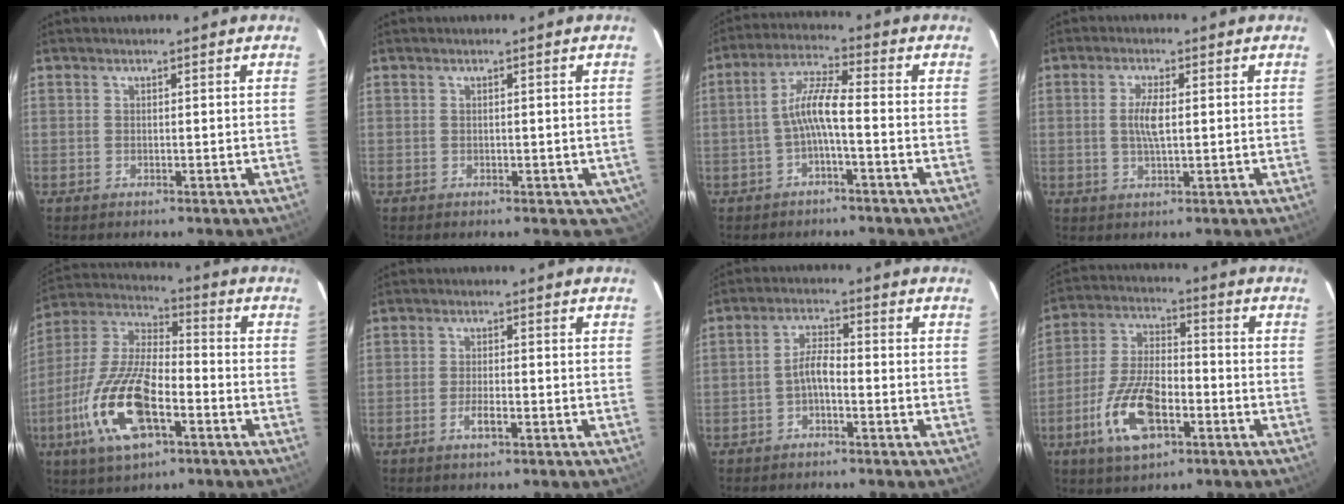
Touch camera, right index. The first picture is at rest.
{"total": 2.5, "force": [-0.5, 2.0, 1.3], "torque": [-0.007, 0.003, 0.002]}
{"total": 6.0, "force": [-2.0, 0.6, 5.6], "torque": [-0.126, 0.016, -0.039]}
{"total": 4.1, "force": [0.2, 1.1, 4.0], "torque": [-0.077, 0.000, 0.006]}
{"total": 18.7, "force": [-7.3, 7.5, 15.4], "torque": [-0.332, -0.013, -0.142]}
{"total": 3.0, "force": [-1.6, 0.7, 2.4], "torque": [-0.054, -0.001, -0.031]}
{"total": 3.5, "force": [-1.8, 1.0, 2.8], "torque": [-0.057, 0.012, -0.036]}
{"total": 13.8, "force": [-6.0, 6.3, 10.8], "torque": [-0.230, -0.002, -0.108]}